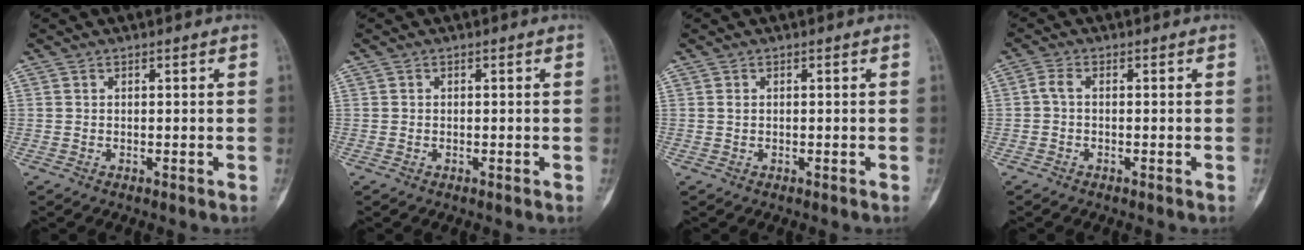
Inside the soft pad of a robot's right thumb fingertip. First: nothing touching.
{"total": 0.0}
{"total": 0.5, "force": [0.1, 0.4, 0.3], "torque": [-0.002, 0.001, 0.001]}
{"total": 1.9, "force": [-0.3, 0.9, 1.6], "torque": [-0.035, 0.000, -0.012]}